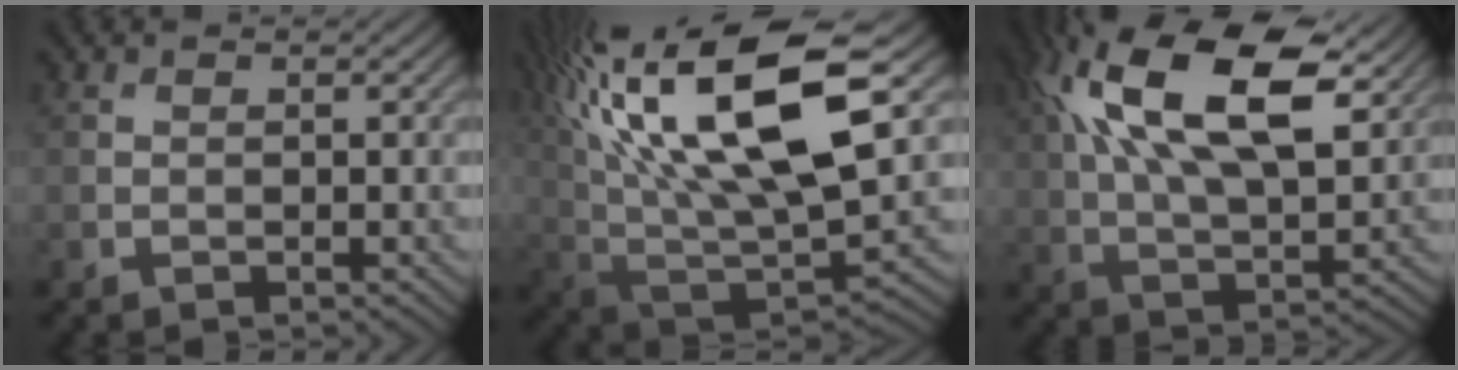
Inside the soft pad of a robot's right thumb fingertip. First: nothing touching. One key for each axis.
{"total": 21.4, "fx": 8.1, "fy": 8.7, "fz": 17.8, "tx": -0.364, "ty": 0.033, "tz": 0.143}
{"total": 17.8, "fx": 7.1, "fy": 8.3, "fz": 14.0, "tx": -0.269, "ty": 0.029, "tz": 0.104}